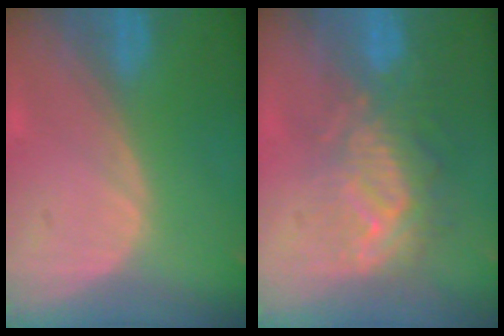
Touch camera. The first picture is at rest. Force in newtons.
{"total": 9.4, "press": 8.5, "slide": 4.1}